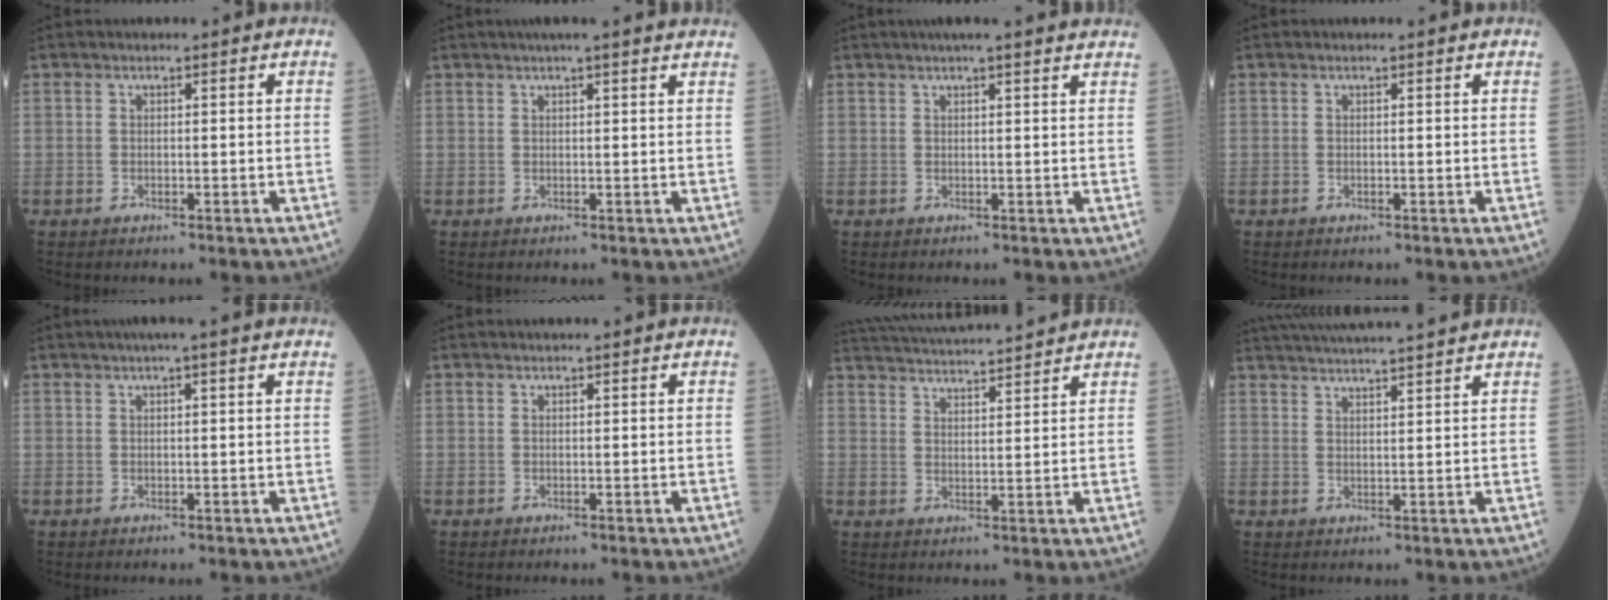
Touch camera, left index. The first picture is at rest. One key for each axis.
{"total": 7.8, "fx": 6.7, "fy": 0.1, "fz": 4.0, "tx": -0.055, "ty": 0.026, "tz": 0.073}
{"total": 8.9, "fx": 7.7, "fy": 0.2, "fz": 4.4, "tx": -0.058, "ty": 0.026, "tz": 0.082}
{"total": 0.0}
{"total": 3.7, "fx": 2.8, "fy": -0.6, "fz": 2.3, "tx": -0.030, "ty": 0.021, "tz": 0.041}
{"total": 1.5, "fx": 1.4, "fy": 0.1, "fz": 0.5, "tx": -0.007, "ty": 0.019, "tz": 0.022}
{"total": 15.2, "fx": 14.4, "fy": 0.9, "fz": 5.0, "tx": -0.101, "ty": 0.031, "tz": 0.219}
{"total": 14.7, "fx": 13.6, "fy": -0.2, "fz": 5.5, "tx": -0.107, "ty": 0.019, "tz": 0.198}